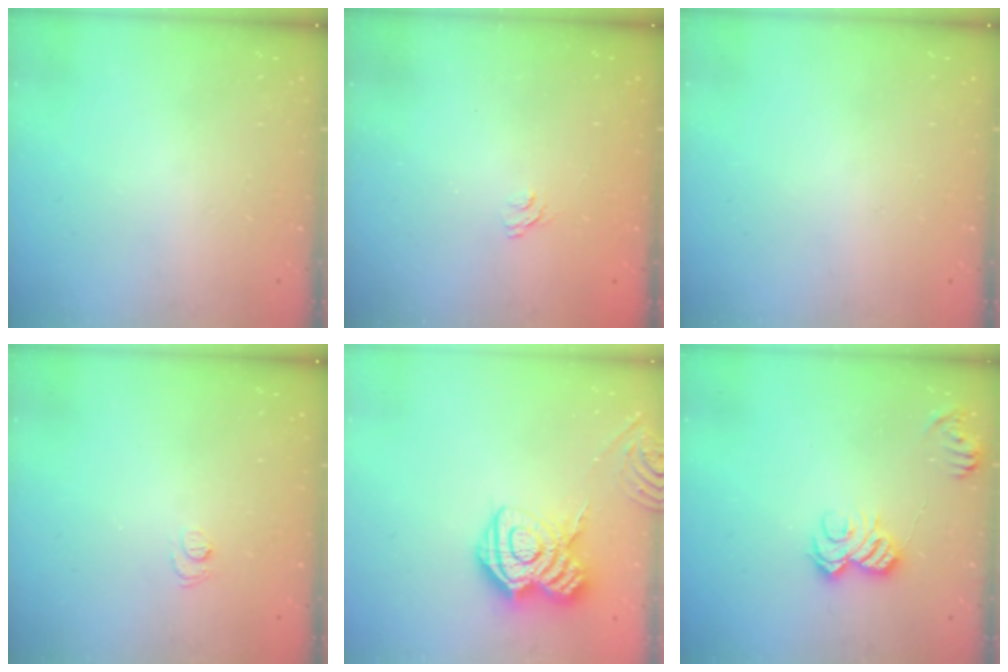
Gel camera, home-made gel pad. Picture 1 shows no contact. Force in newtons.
{"total": 3.1, "press": 2.8, "slide": 1.3}
{"total": 0.0}
{"total": 4.8, "press": 4.8, "slide": 0.4}
{"total": 13.3, "press": 13.3, "slide": 0.8}
{"total": 8.6, "press": 8.6, "slide": 0.0}